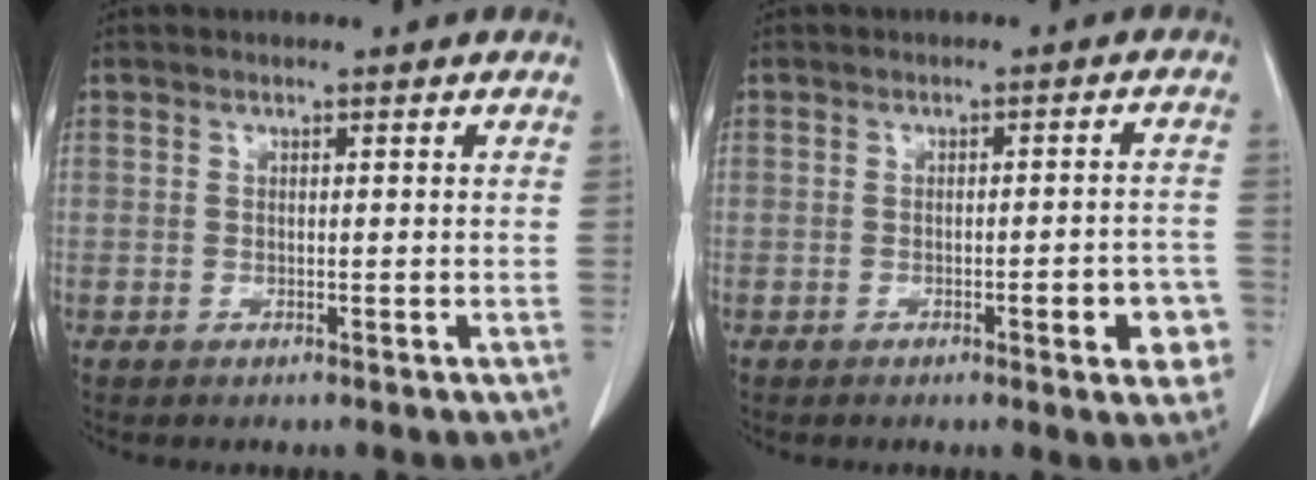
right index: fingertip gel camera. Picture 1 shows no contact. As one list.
[{"total": 5.9, "force": [-2.5, 1.3, 5.2], "torque": [-0.055, 0.006, -0.030]}]